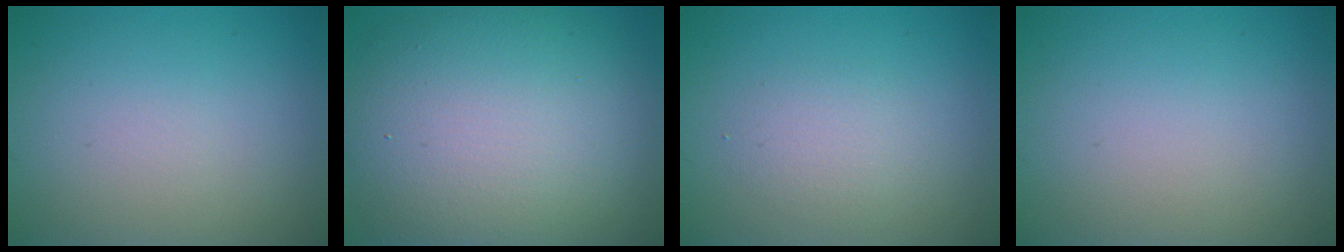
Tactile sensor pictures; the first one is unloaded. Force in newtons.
{"total": 13.9, "press": 13.9, "slide": 0.3}
{"total": 1.8, "press": 1.8, "slide": 0.1}
{"total": 0.0}